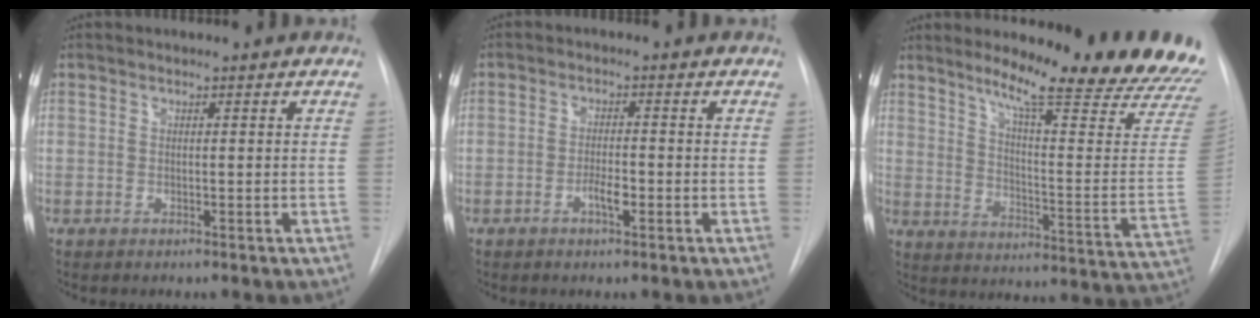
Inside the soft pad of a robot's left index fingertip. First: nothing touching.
{"total": 2.5, "force": [-1.1, 0.6, 2.2], "torque": [-0.036, 0.002, -0.020]}
{"total": 23.0, "force": [20.0, 0.3, 11.4], "torque": [-0.155, -0.107, 0.250]}